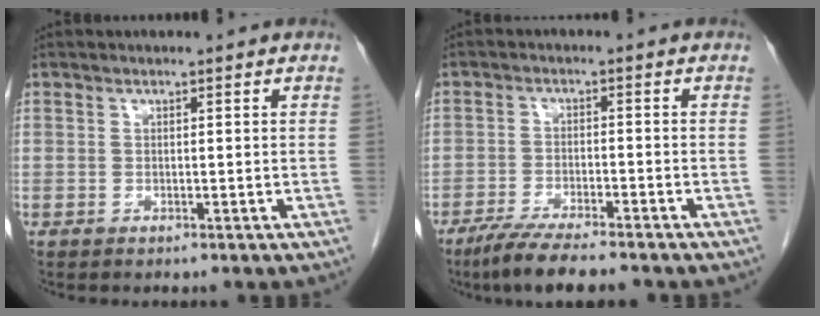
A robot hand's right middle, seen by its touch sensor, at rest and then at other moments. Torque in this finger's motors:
{"motor_torque": [0.94, -1.09, 0.14, 0.10]}